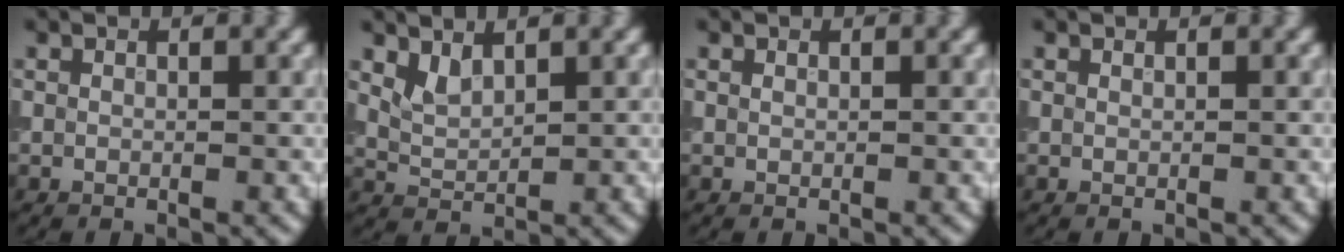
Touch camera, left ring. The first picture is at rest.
{"total": 1.8, "force": [1.3, 0.7, 0.9], "torque": [-0.022, -0.003, 0.034]}
{"total": 0.0}
{"total": 0.0}